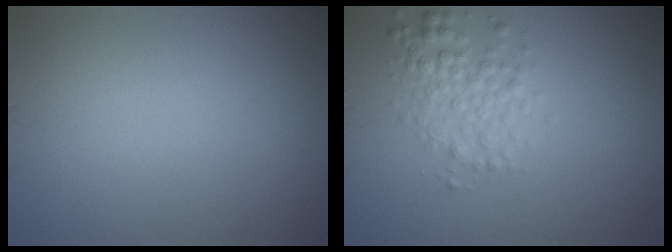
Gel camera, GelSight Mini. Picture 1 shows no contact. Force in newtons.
{"total": 2.8, "press": 2.8, "slide": 0.0}